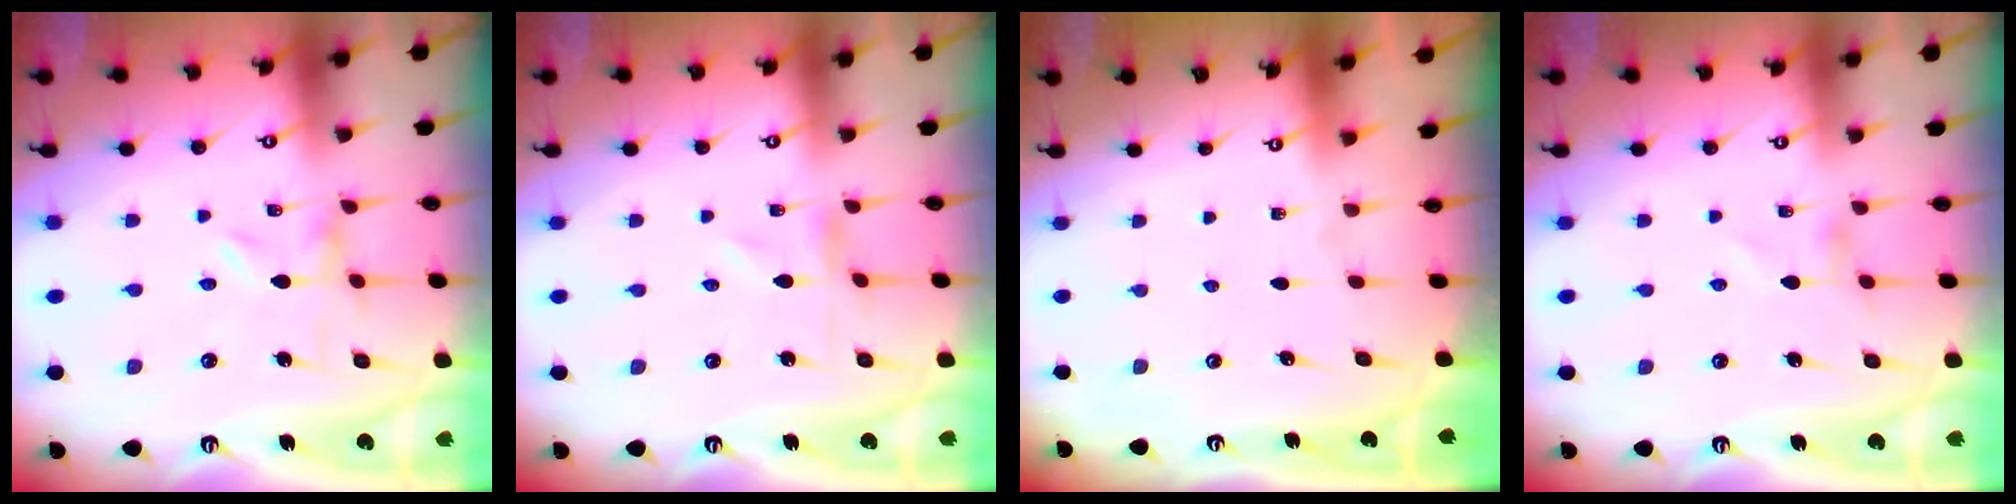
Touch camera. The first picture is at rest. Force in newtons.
{"total": 0.0}
{"total": 0.0}
{"total": 0.8, "press": 0.7, "slide": 0.2}